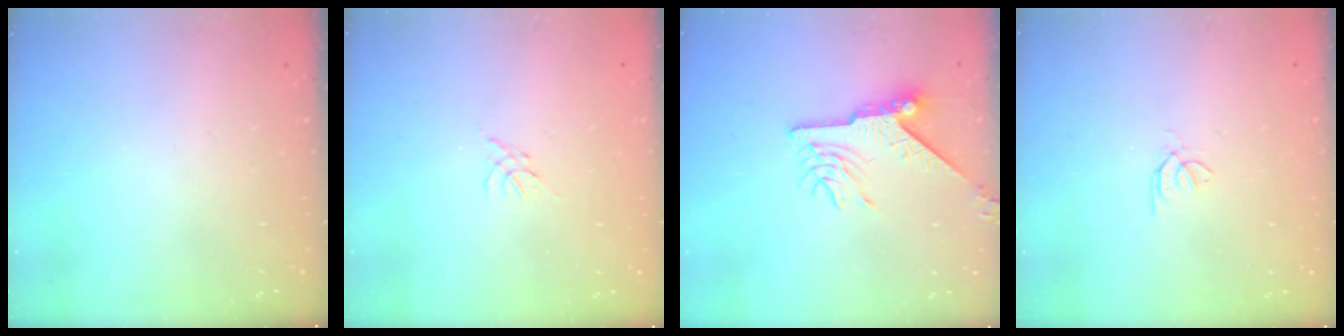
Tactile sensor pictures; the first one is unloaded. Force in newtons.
{"total": 0.0}
{"total": 9.3, "press": 9.3, "slide": 0.4}
{"total": 0.5, "press": 0.4, "slide": 0.3}